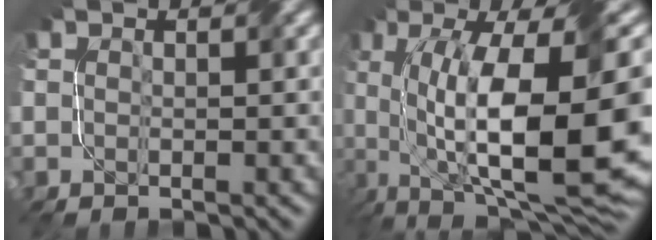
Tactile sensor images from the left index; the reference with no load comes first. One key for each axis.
{"total": 16.4, "fx": -0.6, "fy": 5.7, "fz": 15.3, "tx": -0.252, "ty": -0.001, "tz": 0.007}